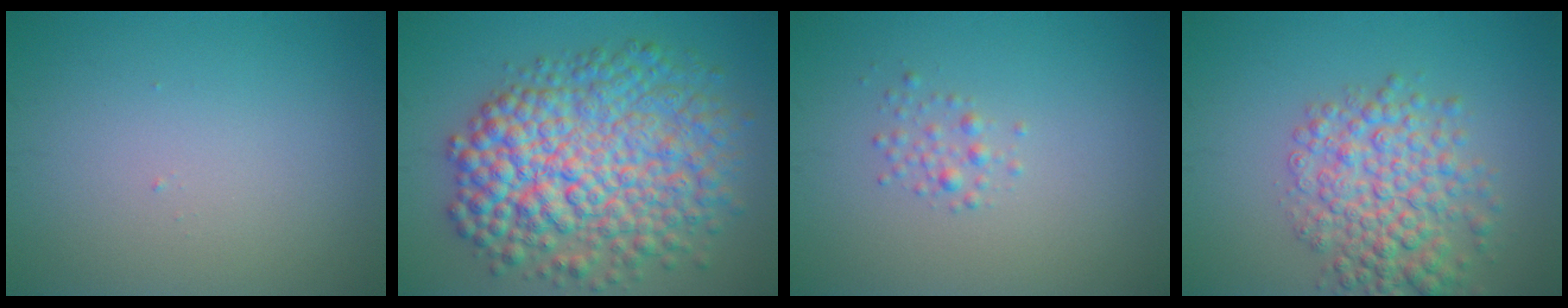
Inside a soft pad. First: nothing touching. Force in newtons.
{"total": 11.0, "press": 11.0, "slide": 0.1}
{"total": 1.2, "press": 1.2, "slide": 0.1}
{"total": 6.0, "press": 6.0, "slide": 0.2}